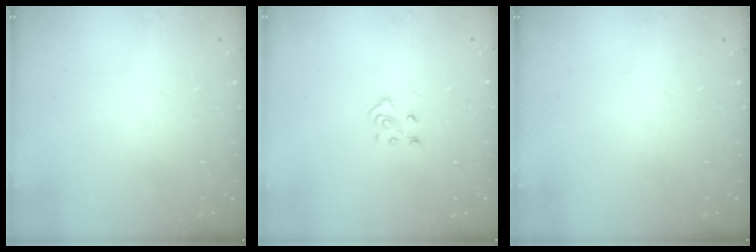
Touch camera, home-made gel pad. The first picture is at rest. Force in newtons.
{"total": 4.5, "press": 4.5, "slide": 0.4}
{"total": 0.0}